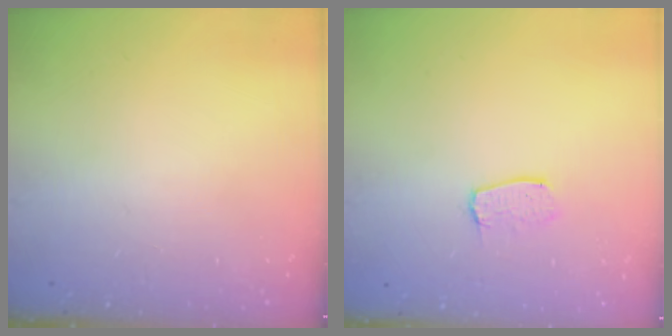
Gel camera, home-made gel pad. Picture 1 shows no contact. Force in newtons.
{"total": 6.0, "press": 6.0, "slide": 0.3}